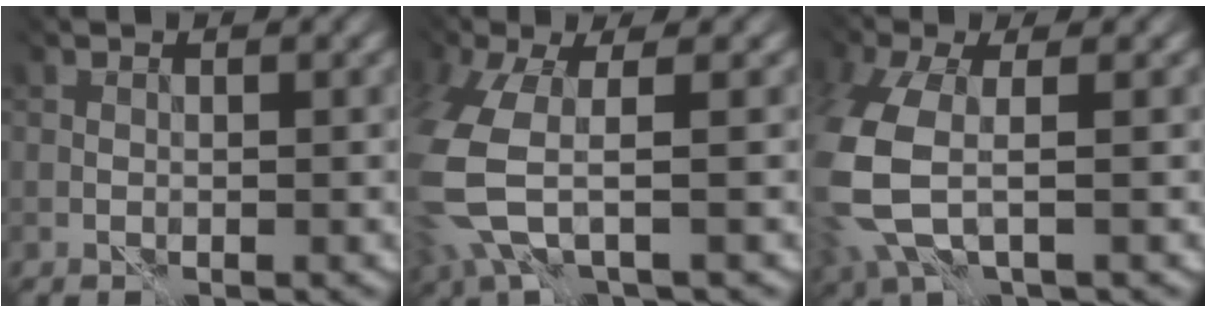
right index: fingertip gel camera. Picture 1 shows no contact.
{"total": 6.9, "force": [-1.8, 3.1, 5.9], "torque": [-0.176, -0.020, -0.034]}
{"total": 7.3, "force": [-1.3, 4.0, 6.0], "torque": [-0.178, -0.019, -0.025]}